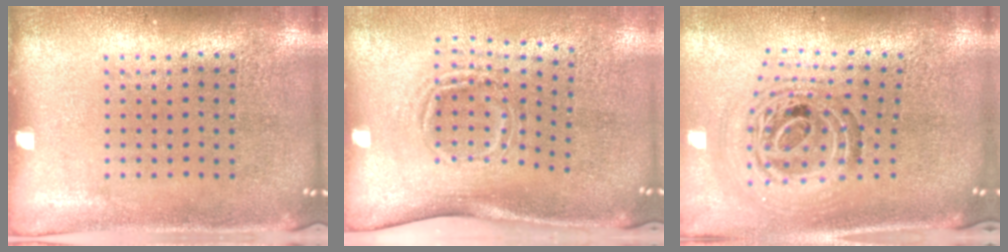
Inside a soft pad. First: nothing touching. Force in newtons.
{"total": 1.8, "press": 1.2, "slide": 1.4}
{"total": 1.6, "press": 1.3, "slide": 0.9}